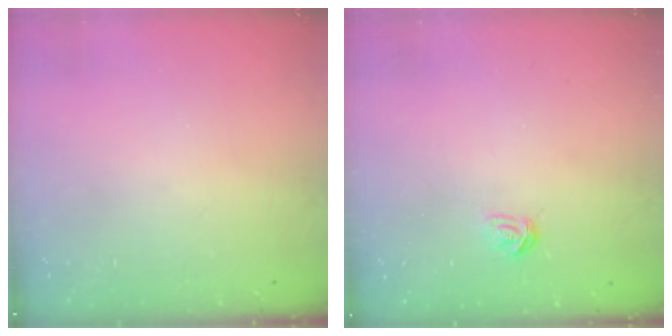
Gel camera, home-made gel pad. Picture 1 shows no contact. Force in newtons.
{"total": 3.7, "press": 3.7, "slide": 0.4}